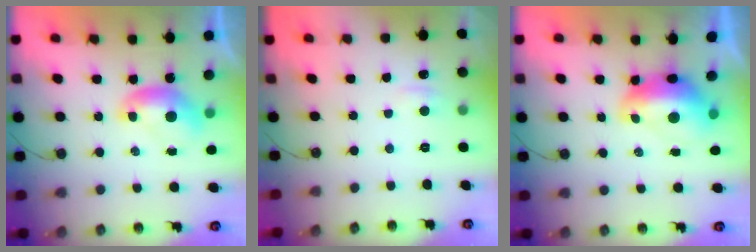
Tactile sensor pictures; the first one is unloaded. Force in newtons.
{"total": 2.3, "press": 2.2, "slide": 0.5}
{"total": 2.9, "press": 2.9, "slide": 0.7}